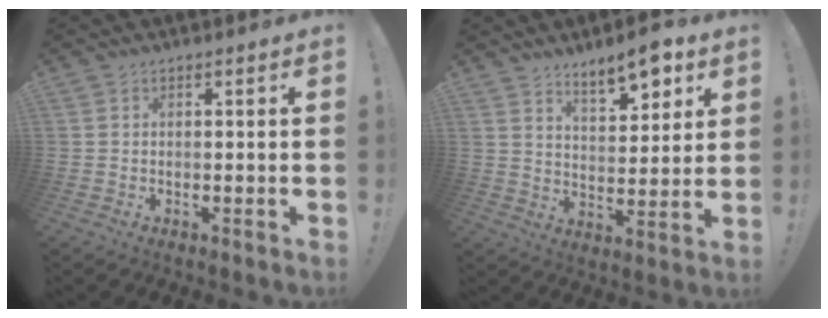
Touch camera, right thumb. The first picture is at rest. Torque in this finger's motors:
{"motor_torque": [-0.02, 0.04, 0.14, 0.22, 0.15]}